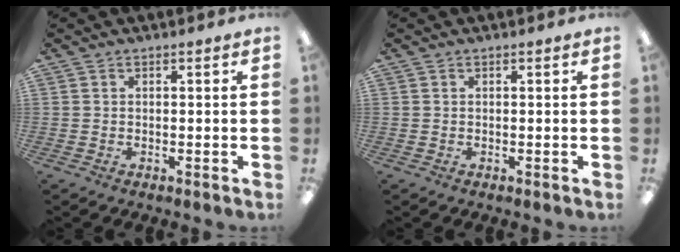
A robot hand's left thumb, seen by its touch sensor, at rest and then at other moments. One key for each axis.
{"total": 0.0}